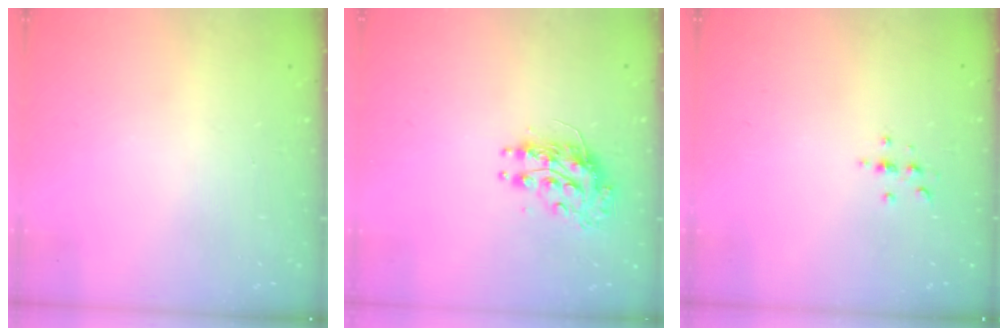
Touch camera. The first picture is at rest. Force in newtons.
{"total": 10.5, "press": 10.5, "slide": 0.3}
{"total": 2.2, "press": 2.1, "slide": 0.2}